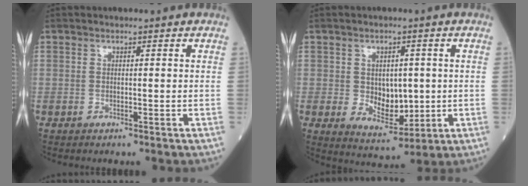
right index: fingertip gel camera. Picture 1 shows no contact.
{"total": 9.1, "force": [0.0, 5.7, 7.2], "torque": [-0.126, -0.001, 0.017]}